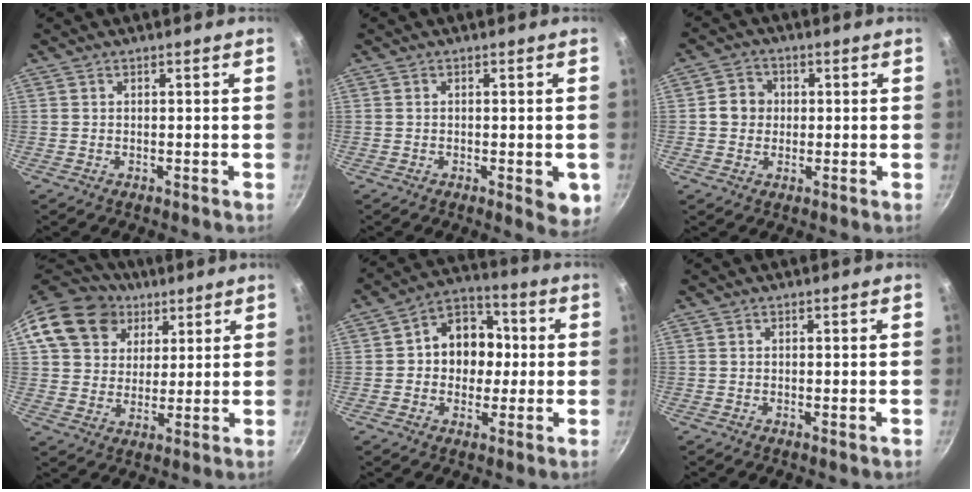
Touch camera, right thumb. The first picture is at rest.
{"total": 4.8, "force": [-1.3, 1.8, 4.3], "torque": [-0.048, -0.006, -0.016]}
{"total": 6.0, "force": [0.5, 5.5, 2.2], "torque": [-0.007, 0.006, -0.003]}
{"total": 16.9, "force": [7.2, 13.6, 7.1], "torque": [-0.121, 0.013, 0.124]}
{"total": 11.9, "force": [0.5, 9.7, 6.8], "torque": [-0.049, 0.025, -0.010]}
{"total": 0.6, "force": [-0.2, 0.0, 0.6], "torque": [-0.010, -0.001, -0.005]}